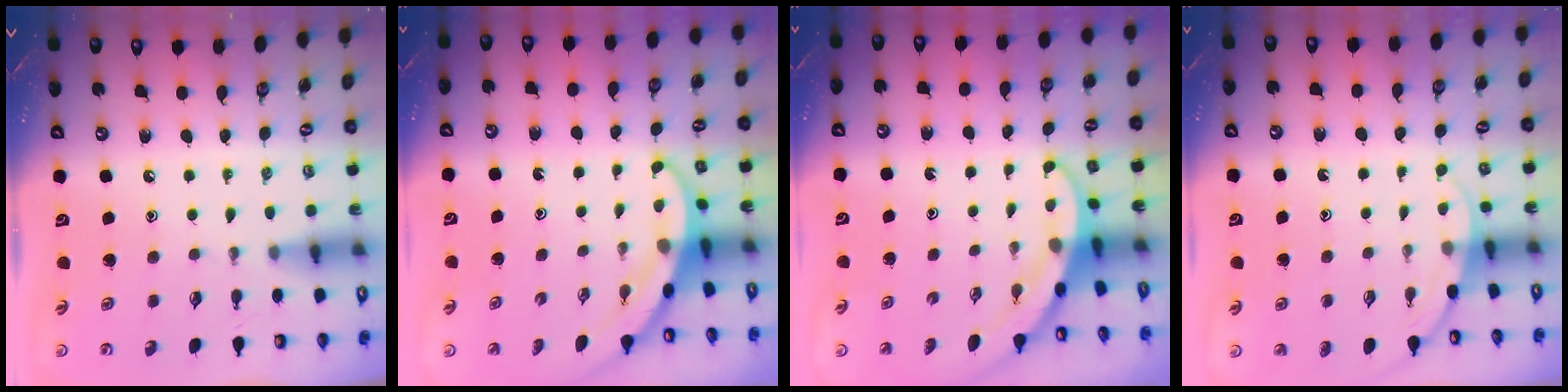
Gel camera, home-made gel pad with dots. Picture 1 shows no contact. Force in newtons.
{"total": 3.1, "press": 3.1, "slide": 0.2}
{"total": 3.2, "press": 3.2, "slide": 0.1}
{"total": 3.9, "press": 3.9, "slide": 0.3}